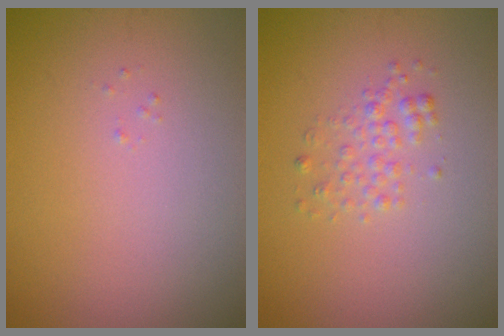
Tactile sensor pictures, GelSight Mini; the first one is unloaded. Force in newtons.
{"total": 1.5, "press": 1.5, "slide": 0.0}